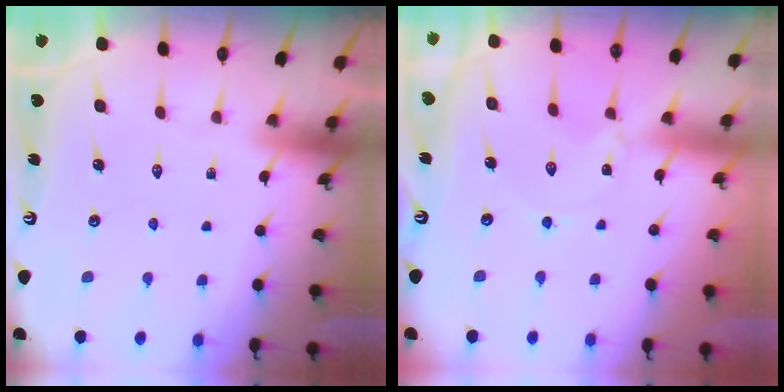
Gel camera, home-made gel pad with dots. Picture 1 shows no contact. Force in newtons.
{"total": 0.0}